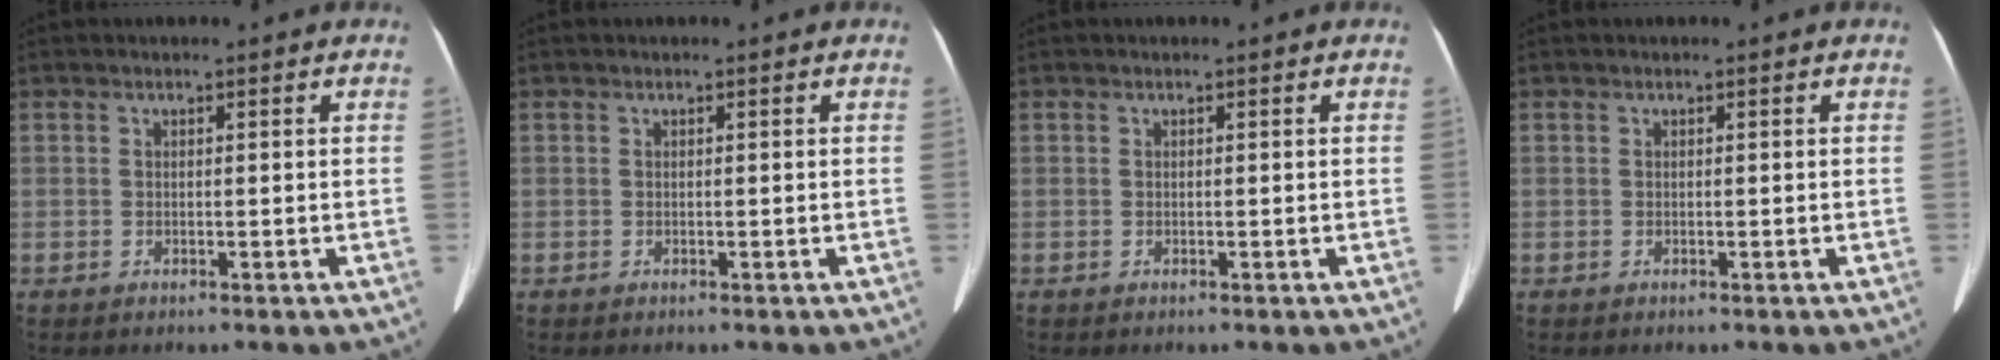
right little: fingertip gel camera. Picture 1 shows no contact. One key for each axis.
{"total": 0.0}
{"total": 0.0}
{"total": 0.0}